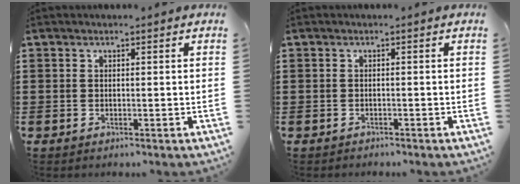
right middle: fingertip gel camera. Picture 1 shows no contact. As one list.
[{"total": 0.7, "force": [-0.6, 0.2, -0.1], "torque": [0.001, 0.003, -0.015]}]